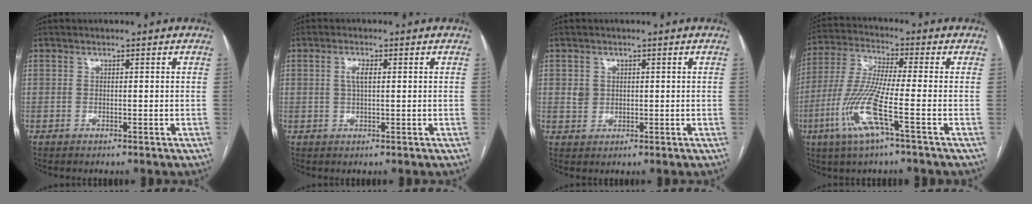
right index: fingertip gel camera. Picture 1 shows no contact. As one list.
[{"total": 2.3, "force": [0.5, 0.6, 2.2], "torque": [-0.045, 0.004, 0.010]}, {"total": 2.2, "force": [0.5, 2.0, 0.7], "torque": [-0.014, 0.004, 0.014]}, {"total": 11.6, "force": [-4.4, 0.0, 10.8], "torque": [-0.234, -0.014, -0.093]}]